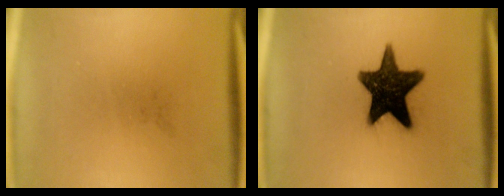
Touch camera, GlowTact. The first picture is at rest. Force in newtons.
{"total": 15.4}